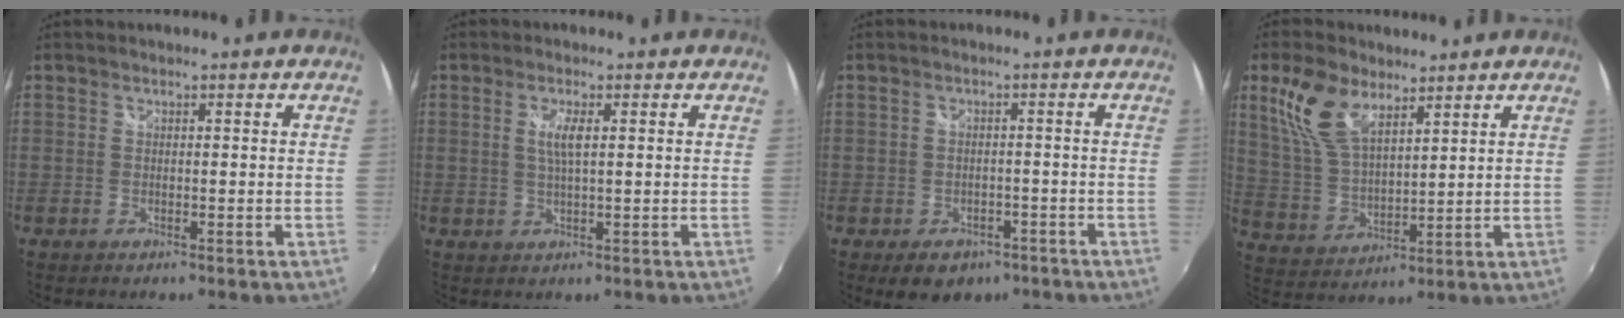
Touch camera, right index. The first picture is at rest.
{"total": 3.2, "force": [0.7, 0.5, 3.1], "torque": [-0.059, -0.003, 0.013]}
{"total": 6.7, "force": [-4.2, 4.4, 2.7], "torque": [-0.054, 0.000, -0.049]}
{"total": 11.6, "force": [6.8, 5.7, 7.5], "torque": [-0.157, 0.014, 0.145]}